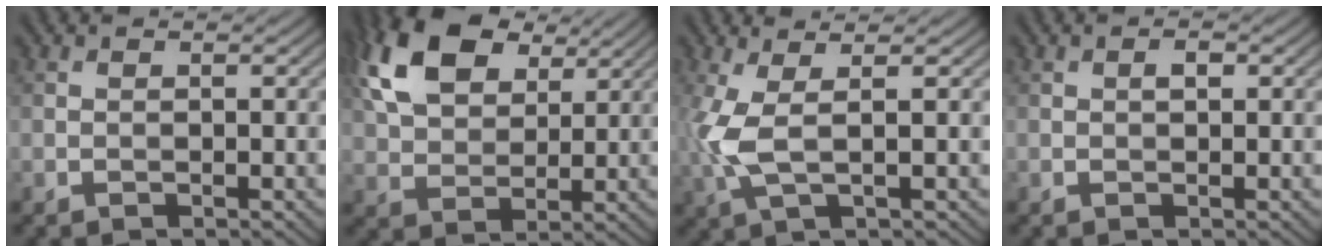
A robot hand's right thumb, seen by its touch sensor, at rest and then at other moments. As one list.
[{"total": 13.0, "force": [6.3, 7.7, 8.4], "torque": [-0.207, 0.028, 0.121]}, {"total": 5.2, "force": [0.5, 1.4, 4.9], "torque": [-0.126, 0.004, 0.009]}, {"total": 0.9, "force": [0.2, 0.4, 0.8], "torque": [-0.011, 0.002, 0.002]}]